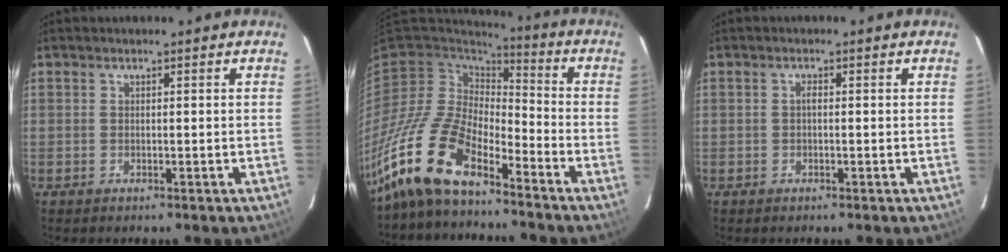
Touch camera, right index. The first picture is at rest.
{"total": 15.7, "force": [-12.0, 5.4, 8.6], "torque": [-0.183, -0.007, -0.238]}
{"total": 0.7, "force": [-0.1, 0.3, 0.7], "torque": [-0.013, 0.005, -0.003]}